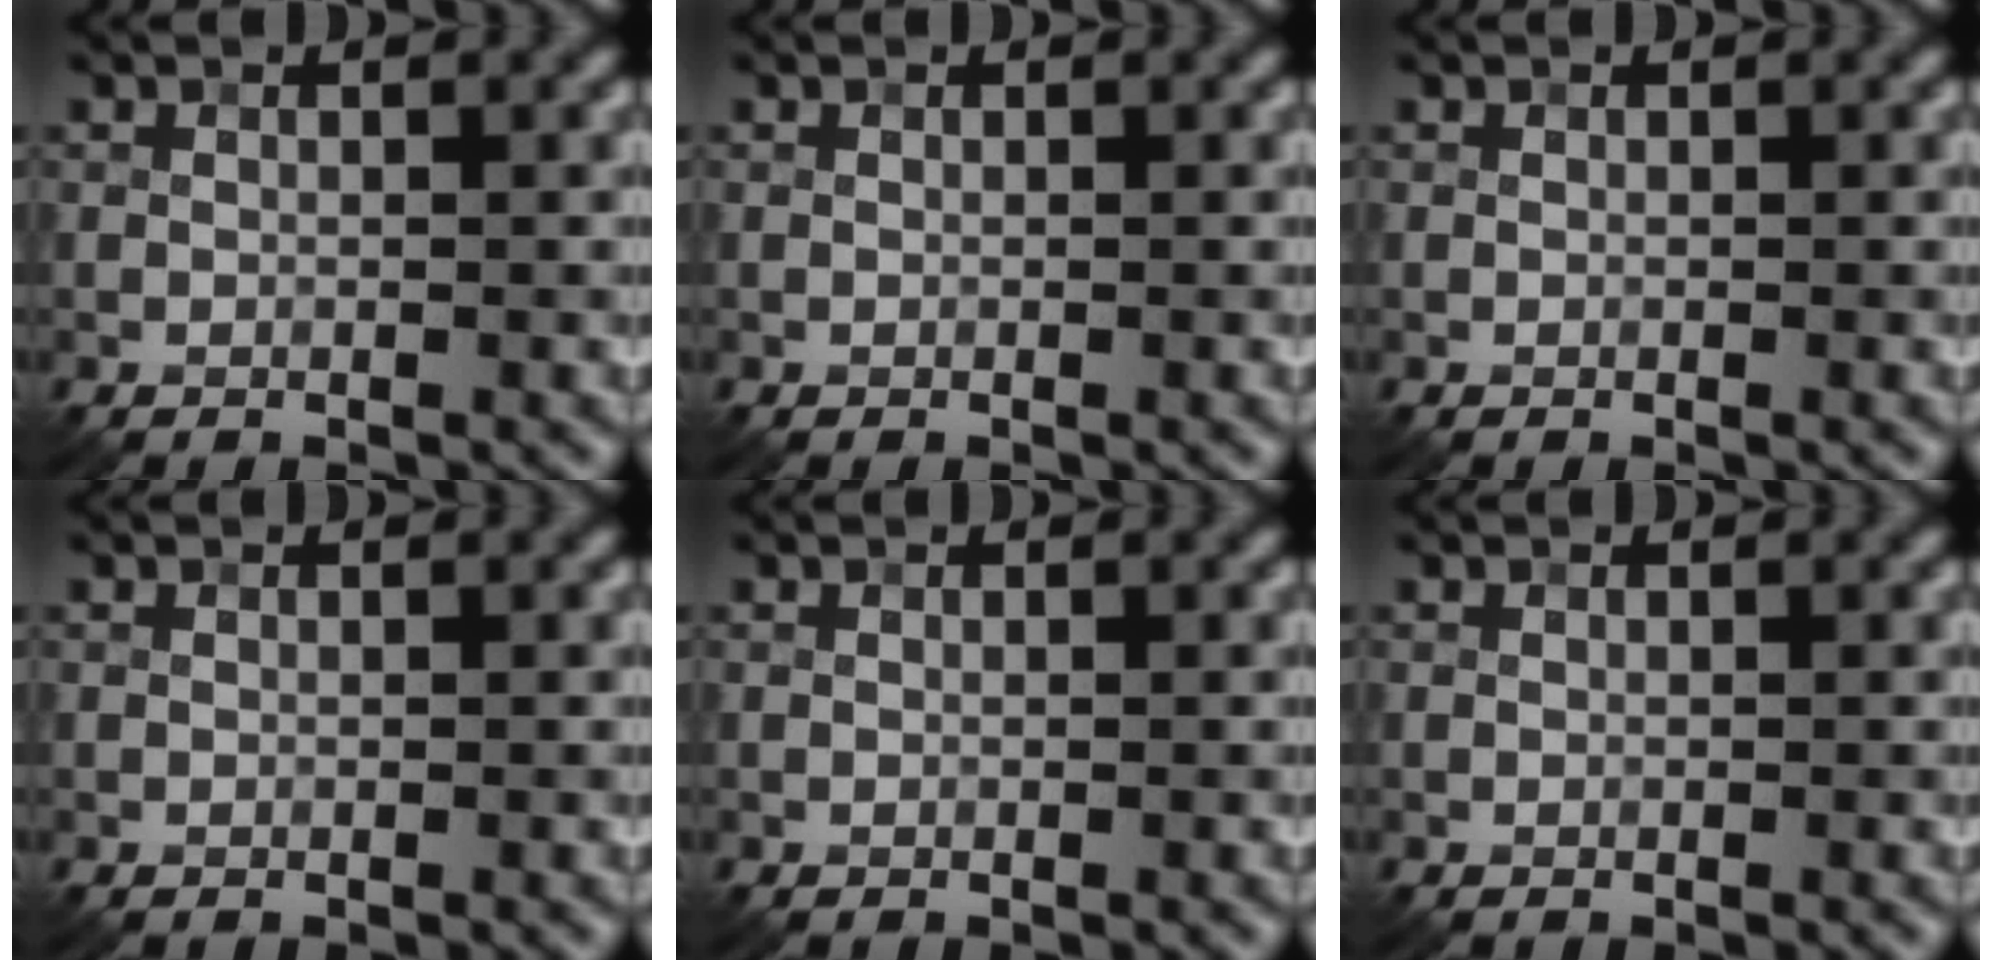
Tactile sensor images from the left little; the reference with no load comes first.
{"total": 0.0}
{"total": 0.0}
{"total": 0.0}
{"total": 0.0}
{"total": 0.0}